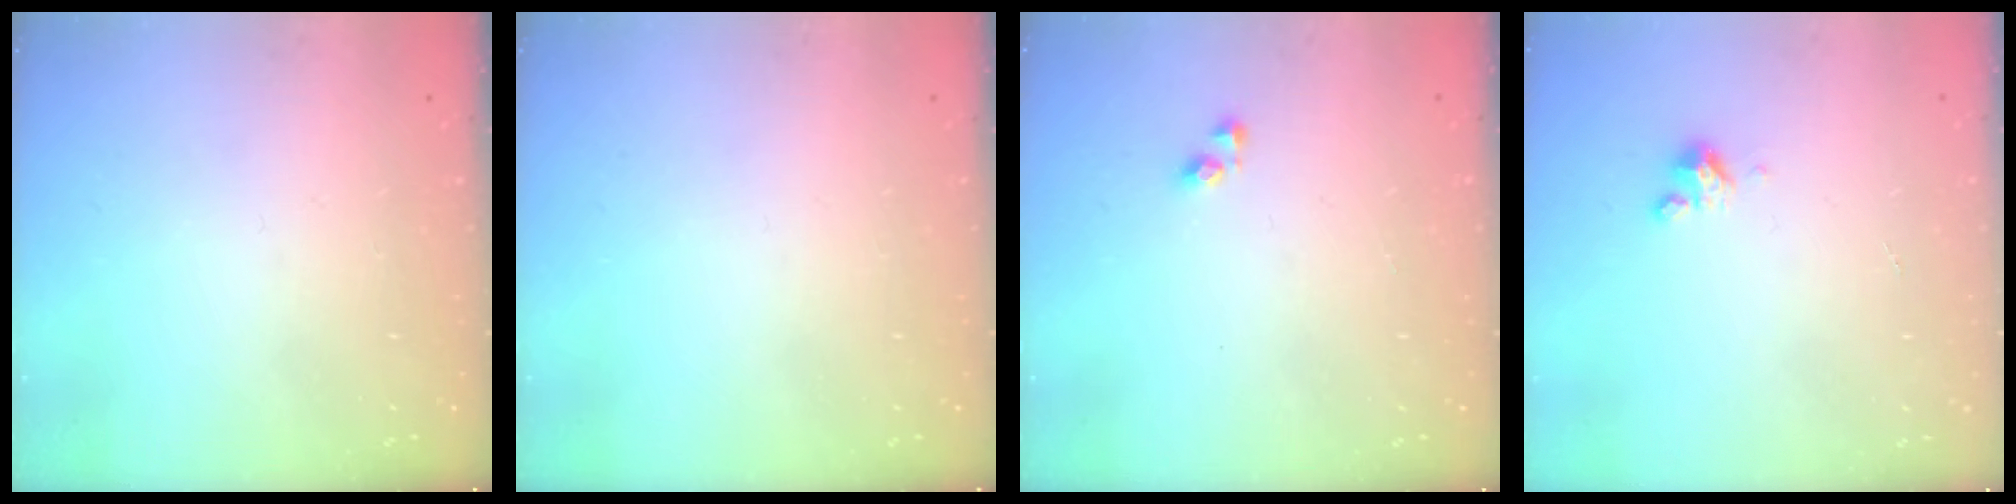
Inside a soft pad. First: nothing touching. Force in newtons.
{"total": 0.0}
{"total": 3.7, "press": 3.7, "slide": 0.5}
{"total": 3.4, "press": 3.4, "slide": 0.3}